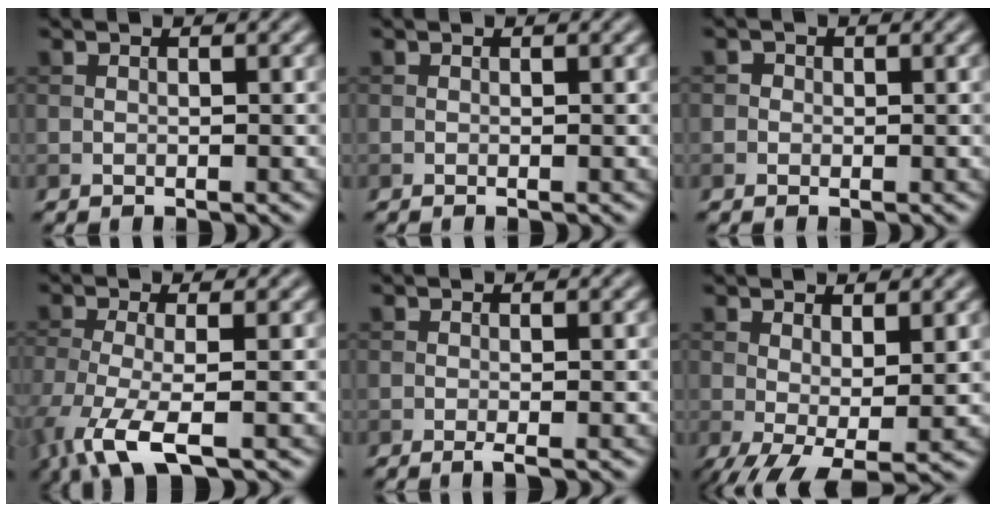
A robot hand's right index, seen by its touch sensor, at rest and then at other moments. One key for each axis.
{"total": 0.0}
{"total": 0.8, "fx": -0.1, "fy": 0.7, "fz": 0.2, "tx": -0.001, "ty": -0.003, "tz": -0.005}
{"total": 6.3, "fx": -3.3, "fy": 1.7, "fz": 5.1, "tx": -0.112, "ty": -0.013, "tz": -0.072}
{"total": 1.1, "fx": -0.4, "fy": 0.2, "fz": 1.0, "tx": -0.018, "ty": -0.007, "tz": -0.008}
{"total": 5.5, "fx": -0.6, "fy": 2.0, "fz": 5.1, "tx": -0.096, "ty": -0.010, "tz": -0.005}